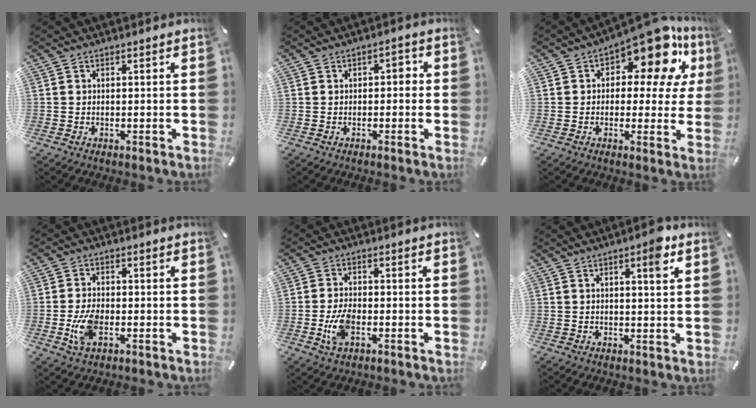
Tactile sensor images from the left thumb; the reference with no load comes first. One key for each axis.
{"total": 2.3, "fx": -0.4, "fy": 1.5, "fz": 1.7, "tx": -0.026, "ty": 0.009, "tz": -0.015}
{"total": 15.2, "fx": 9.0, "fy": 6.5, "fz": 10.4, "tx": -0.152, "ty": -0.065, "tz": 0.150}
{"total": 7.0, "fx": -1.9, "fy": 4.1, "fz": 5.4, "tx": -0.121, "ty": 0.002, "tz": -0.036}
{"total": 6.4, "fx": -1.9, "fy": 3.6, "fz": 5.0, "tx": -0.109, "ty": 0.003, "tz": -0.035}
{"total": 5.4, "fx": 2.6, "fy": 1.3, "fz": 4.6, "tx": -0.056, "ty": -0.011, "tz": 0.034}